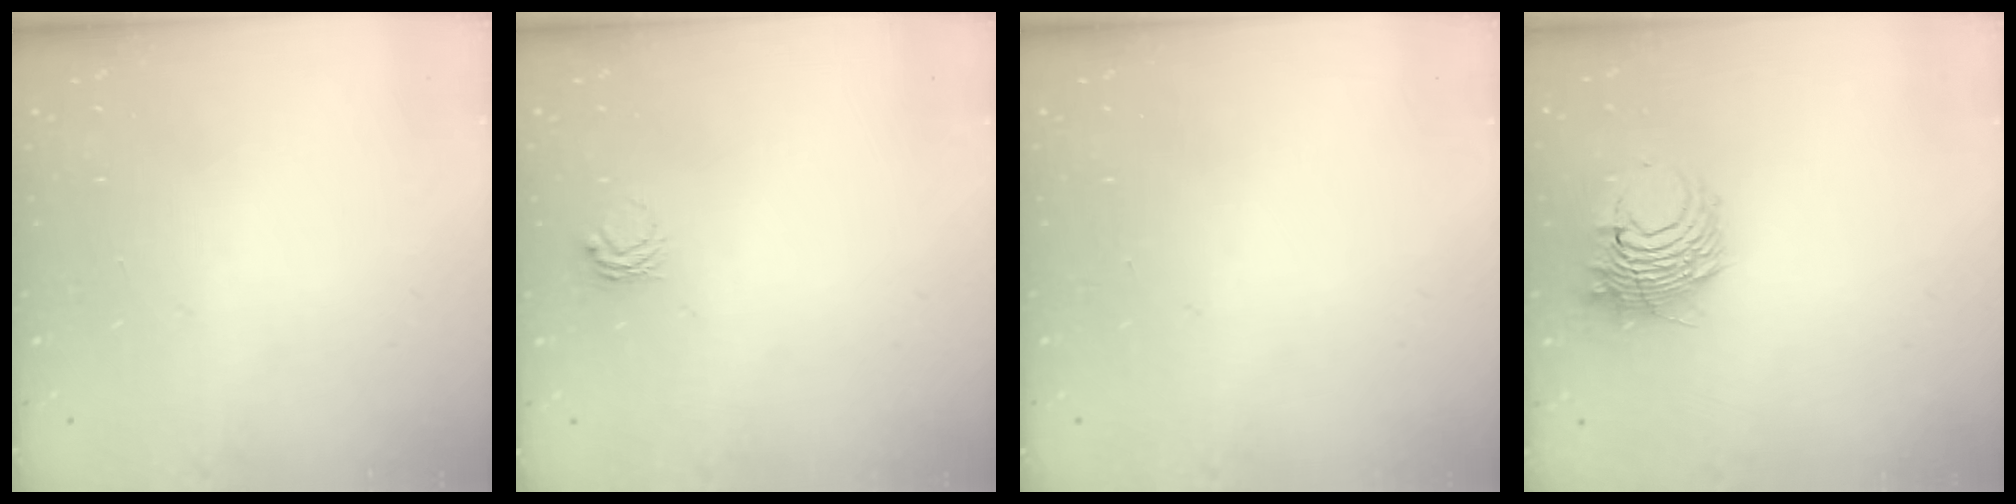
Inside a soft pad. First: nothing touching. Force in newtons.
{"total": 3.5, "press": 3.4, "slide": 0.5}
{"total": 0.0}
{"total": 8.7, "press": 8.6, "slide": 1.2}